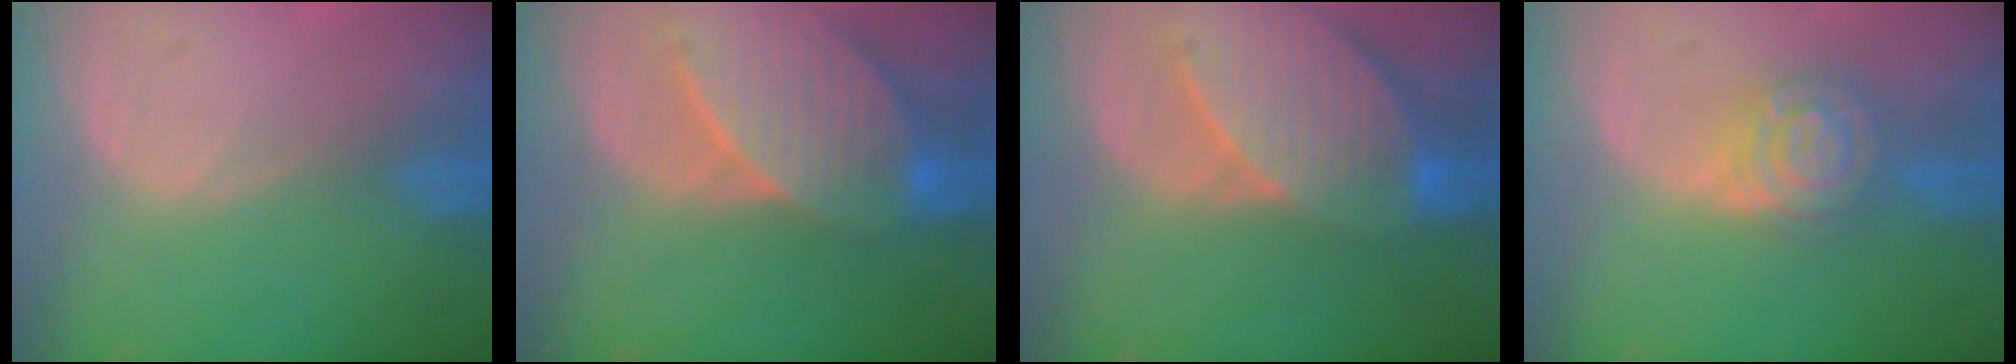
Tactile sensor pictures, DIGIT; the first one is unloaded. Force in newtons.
{"total": 9.2, "press": 8.6, "slide": 3.4}
{"total": 10.1, "press": 8.9, "slide": 4.8}
{"total": 6.3, "press": 6.3, "slide": 0.5}